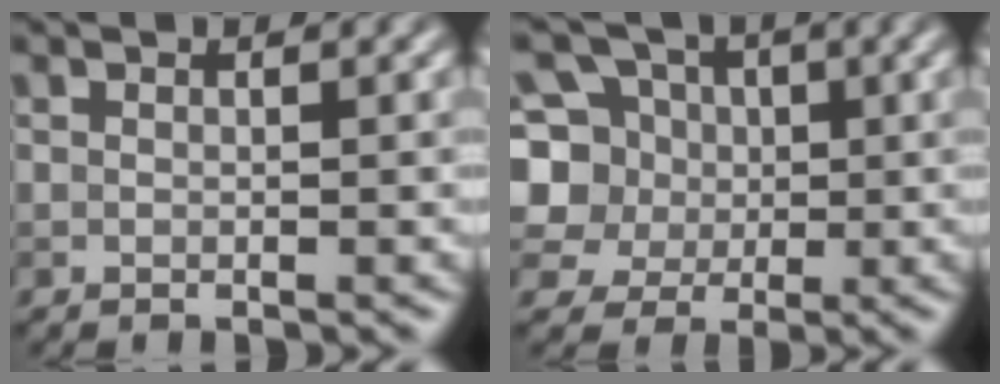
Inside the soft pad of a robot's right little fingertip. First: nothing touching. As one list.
[{"total": 7.6, "force": [1.4, 6.8, 3.2], "torque": [-0.069, 0.025, 0.010]}]